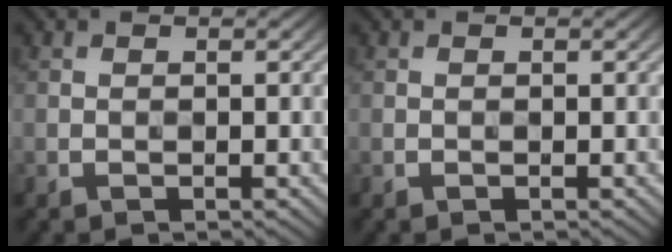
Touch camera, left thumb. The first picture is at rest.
{"total": 0.0}